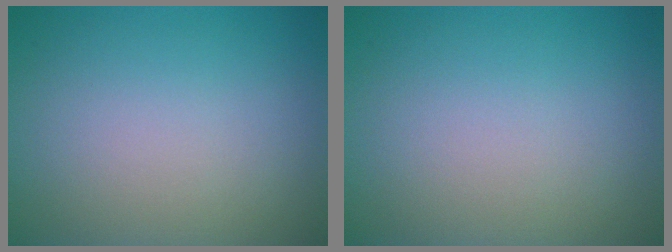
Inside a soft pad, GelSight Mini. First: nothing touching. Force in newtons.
{"total": 0.0}